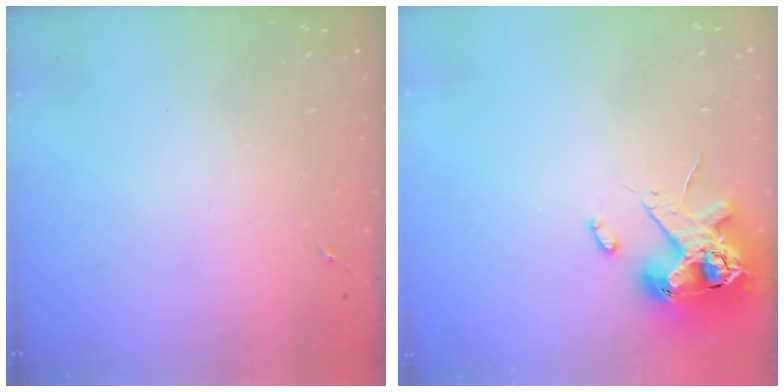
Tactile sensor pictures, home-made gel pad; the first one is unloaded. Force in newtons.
{"total": 12.3, "press": 12.1, "slide": 1.9}